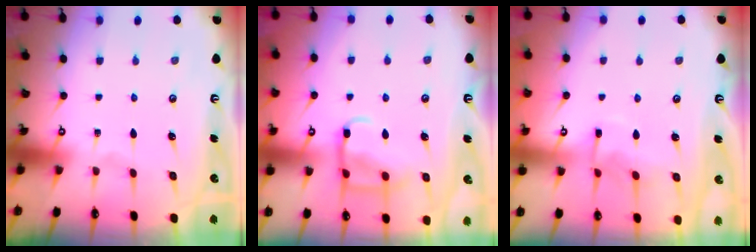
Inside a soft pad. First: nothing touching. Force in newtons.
{"total": 11.2, "press": 11.1, "slide": 1.0}
{"total": 5.6, "press": 5.5, "slide": 0.7}